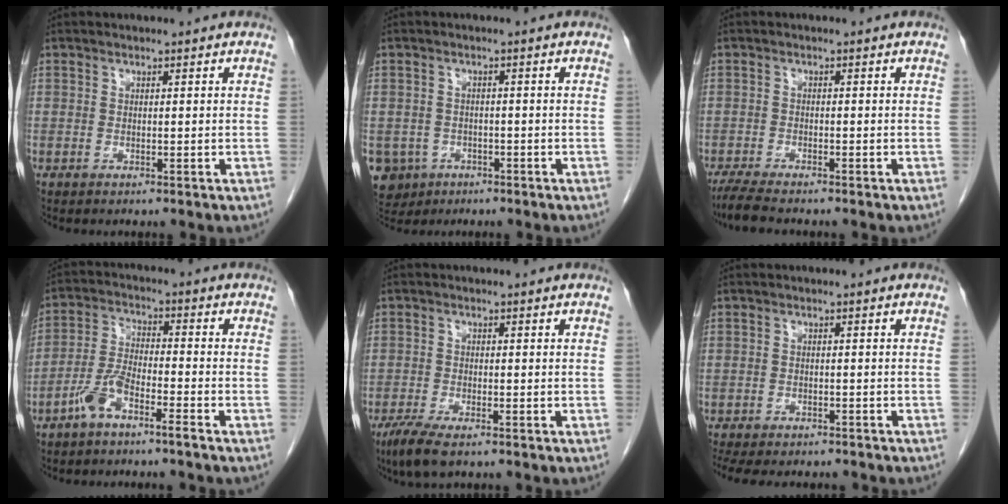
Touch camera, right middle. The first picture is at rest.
{"total": 6.4, "force": [-3.2, 5.5, 0.8], "torque": [-0.026, 0.003, -0.046]}
{"total": 5.1, "force": [-4.3, 0.5, 2.6], "torque": [-0.050, -0.016, -0.075]}
{"total": 5.7, "force": [-4.0, 0.8, 4.0], "torque": [-0.097, 0.009, -0.081]}
{"total": 5.2, "force": [-3.6, 1.1, 3.5], "torque": [-0.072, -0.013, -0.062]}
{"total": 13.0, "force": [-11.2, 3.6, 5.5], "torque": [-0.110, -0.014, -0.145]}